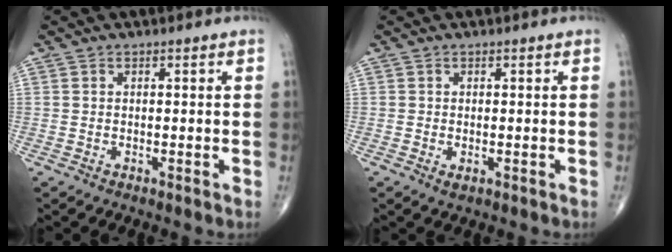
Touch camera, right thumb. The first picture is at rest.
{"total": 1.1, "force": [-0.2, 0.6, 0.9], "torque": [-0.016, -0.004, -0.002]}